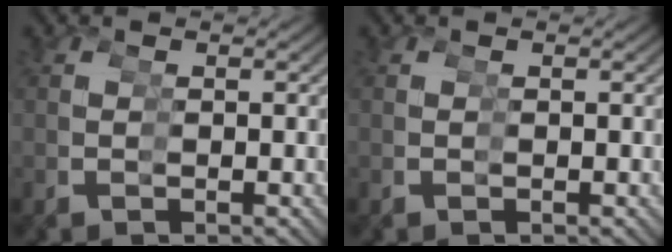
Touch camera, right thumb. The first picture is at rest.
{"total": 0.0}